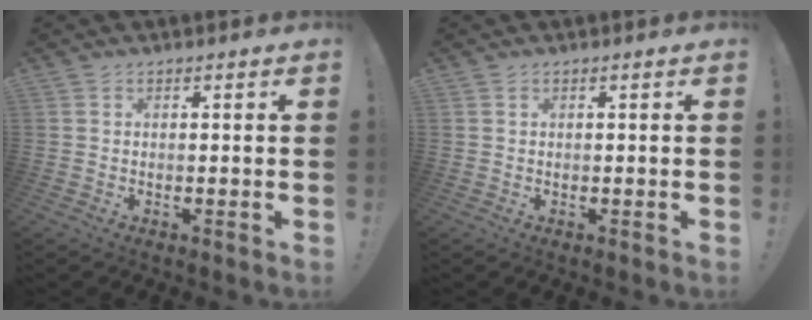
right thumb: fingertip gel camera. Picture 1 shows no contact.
{"total": 0.0}